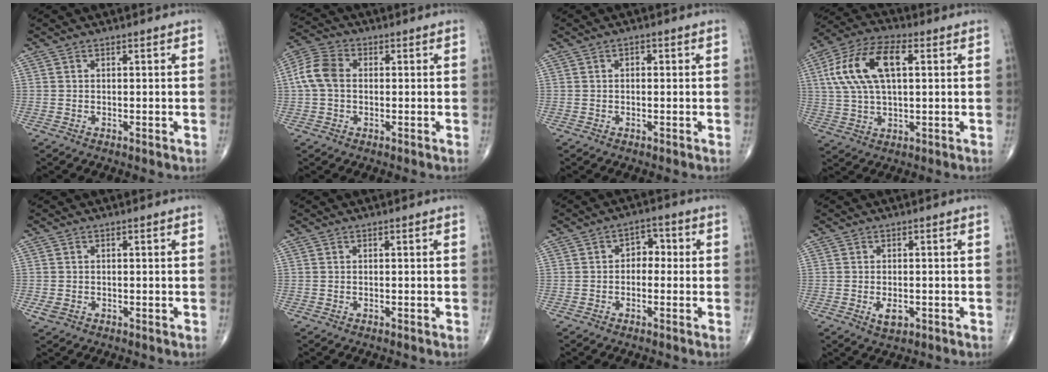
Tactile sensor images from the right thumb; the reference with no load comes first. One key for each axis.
{"total": 7.2, "fx": 0.4, "fy": 5.1, "fz": 5.1, "tx": -0.109, "ty": 0.022, "tz": -0.001}
{"total": 0.9, "fx": 0.1, "fy": 0.6, "fz": 0.7, "tx": -0.007, "ty": 0.002, "tz": -0.001}
{"total": 15.0, "fx": 3.6, "fy": 7.3, "fz": 12.6, "tx": -0.257, "ty": 0.021, "tz": 0.066}
{"total": 1.8, "fx": -0.5, "fy": 1.3, "fz": 1.2, "tx": -0.027, "ty": -0.001, "tz": -0.007}
{"total": 0.0}
{"total": 3.9, "fx": -0.2, "fy": 2.8, "fz": 2.6, "tx": -0.014, "ty": 0.018, "tz": -0.015}
{"total": 2.9, "fx": -0.9, "fy": 1.5, "fz": 2.3, "tx": -0.037, "ty": -0.002, "tz": -0.011}